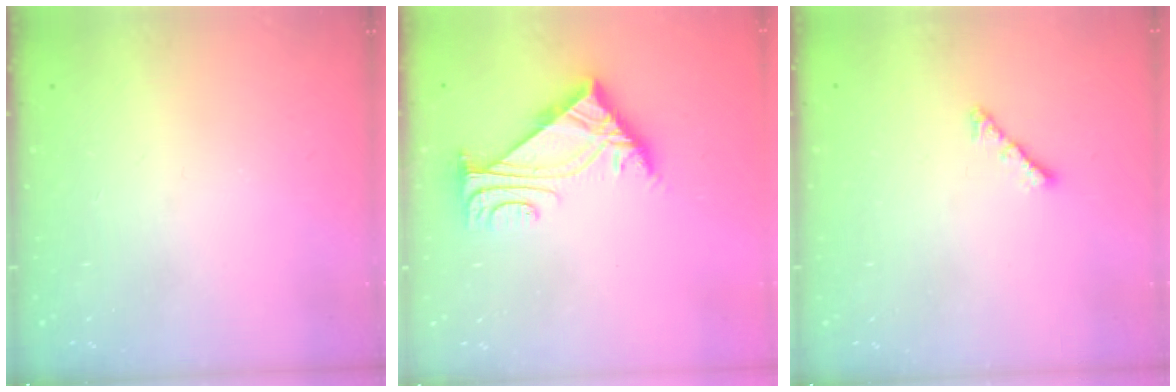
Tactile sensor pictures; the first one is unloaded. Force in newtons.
{"total": 7.2, "press": 7.2, "slide": 1.1}
{"total": 3.0, "press": 2.9, "slide": 0.6}